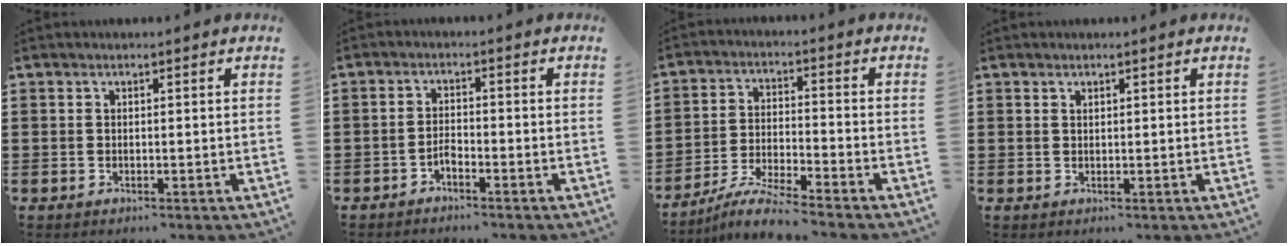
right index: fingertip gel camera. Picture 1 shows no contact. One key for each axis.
{"total": 1.7, "fx": -1.5, "fy": 0.5, "fz": 0.7, "tx": -0.019, "ty": 0.003, "tz": -0.029}
{"total": 5.8, "fx": -5.4, "fy": -0.2, "fz": 2.0, "tx": -0.048, "ty": -0.011, "tz": -0.107}
{"total": 0.6, "fx": 0.4, "fy": 0.3, "fz": 0.2, "tx": -0.006, "ty": 0.002, "tz": 0.008}